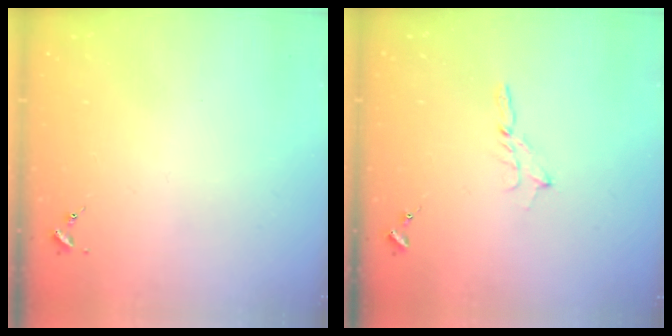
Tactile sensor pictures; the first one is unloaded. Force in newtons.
{"total": 2.3, "press": 2.3, "slide": 0.2}